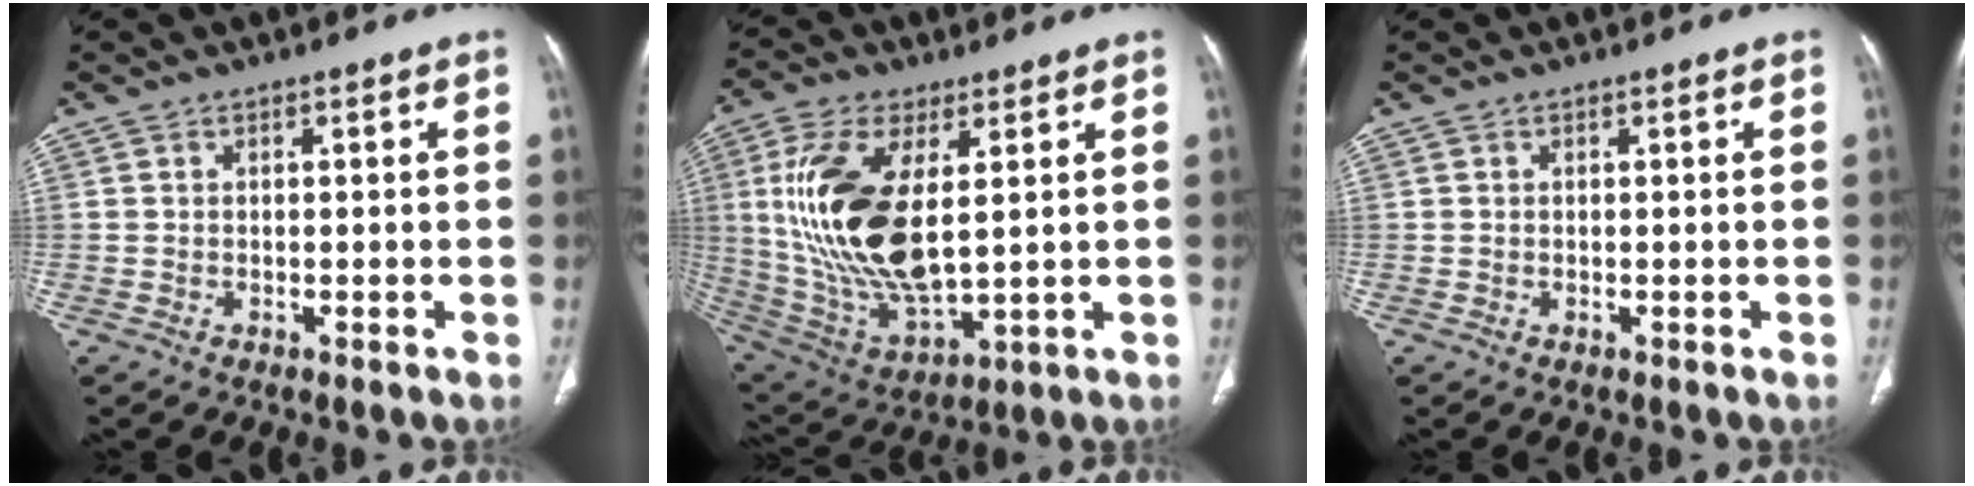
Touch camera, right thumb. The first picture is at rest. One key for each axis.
{"total": 20.1, "fx": 3.4, "fy": 9.3, "fz": 17.5, "tx": -0.361, "ty": -0.022, "tz": 0.076}
{"total": 0.0}